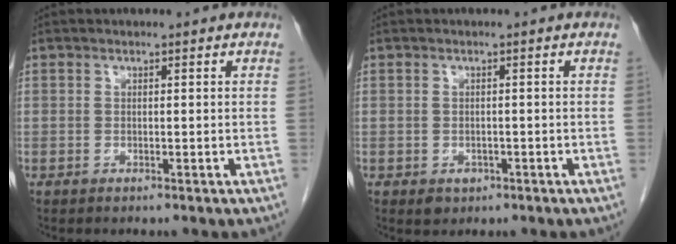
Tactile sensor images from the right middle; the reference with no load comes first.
{"total": 1.9, "force": [-0.9, 1.5, 0.8], "torque": [-0.010, 0.002, -0.002]}